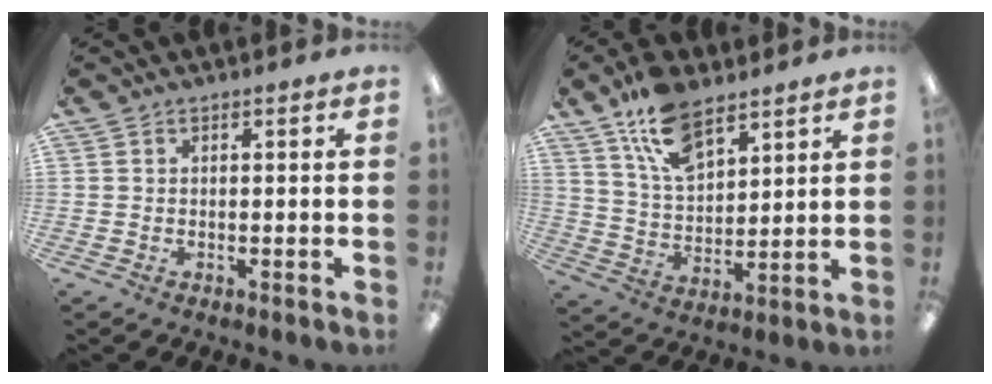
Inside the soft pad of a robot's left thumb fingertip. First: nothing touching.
{"total": 14.4, "force": [9.4, 7.2, 8.2], "torque": [-0.148, -0.037, 0.173]}